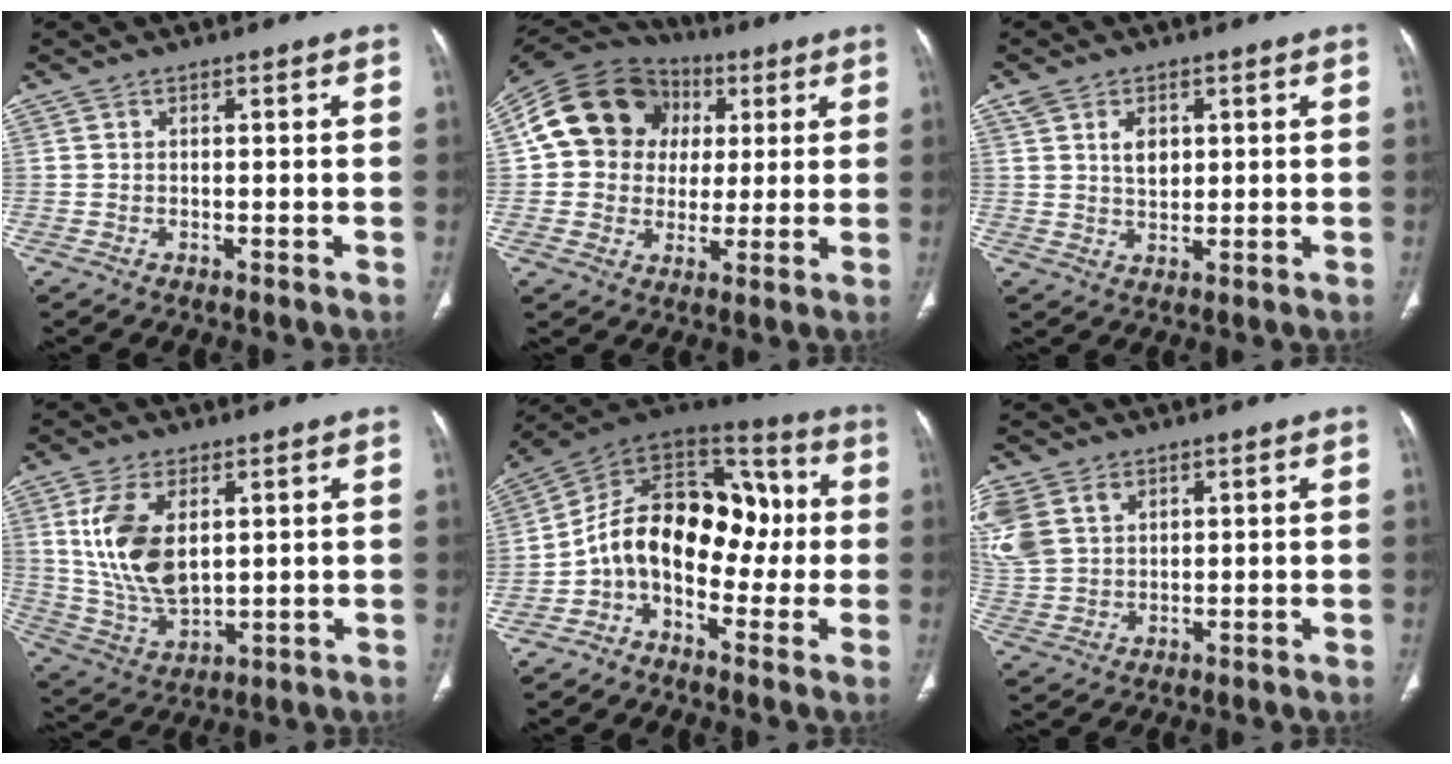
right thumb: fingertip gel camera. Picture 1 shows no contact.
{"total": 17.4, "force": [3.6, 15.2, 7.6], "torque": [-0.107, 0.027, 0.062]}
{"total": 4.2, "force": [1.4, 2.9, 2.7], "torque": [-0.032, -0.008, 0.027]}
{"total": 13.3, "force": [3.4, 7.5, 10.5], "torque": [-0.200, -0.018, 0.078]}
{"total": 16.7, "force": [-2.2, 11.0, 12.4], "torque": [-0.160, 0.071, -0.050]}
{"total": 11.7, "force": [4.8, 8.6, 6.3], "torque": [-0.154, 0.003, 0.106]}